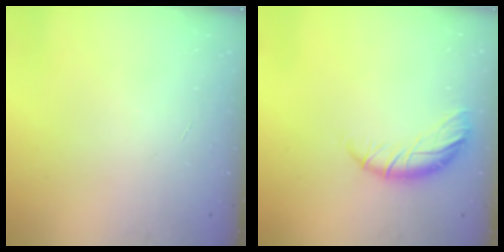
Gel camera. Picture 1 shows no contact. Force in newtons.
{"total": 9.9, "press": 9.9, "slide": 0.8}